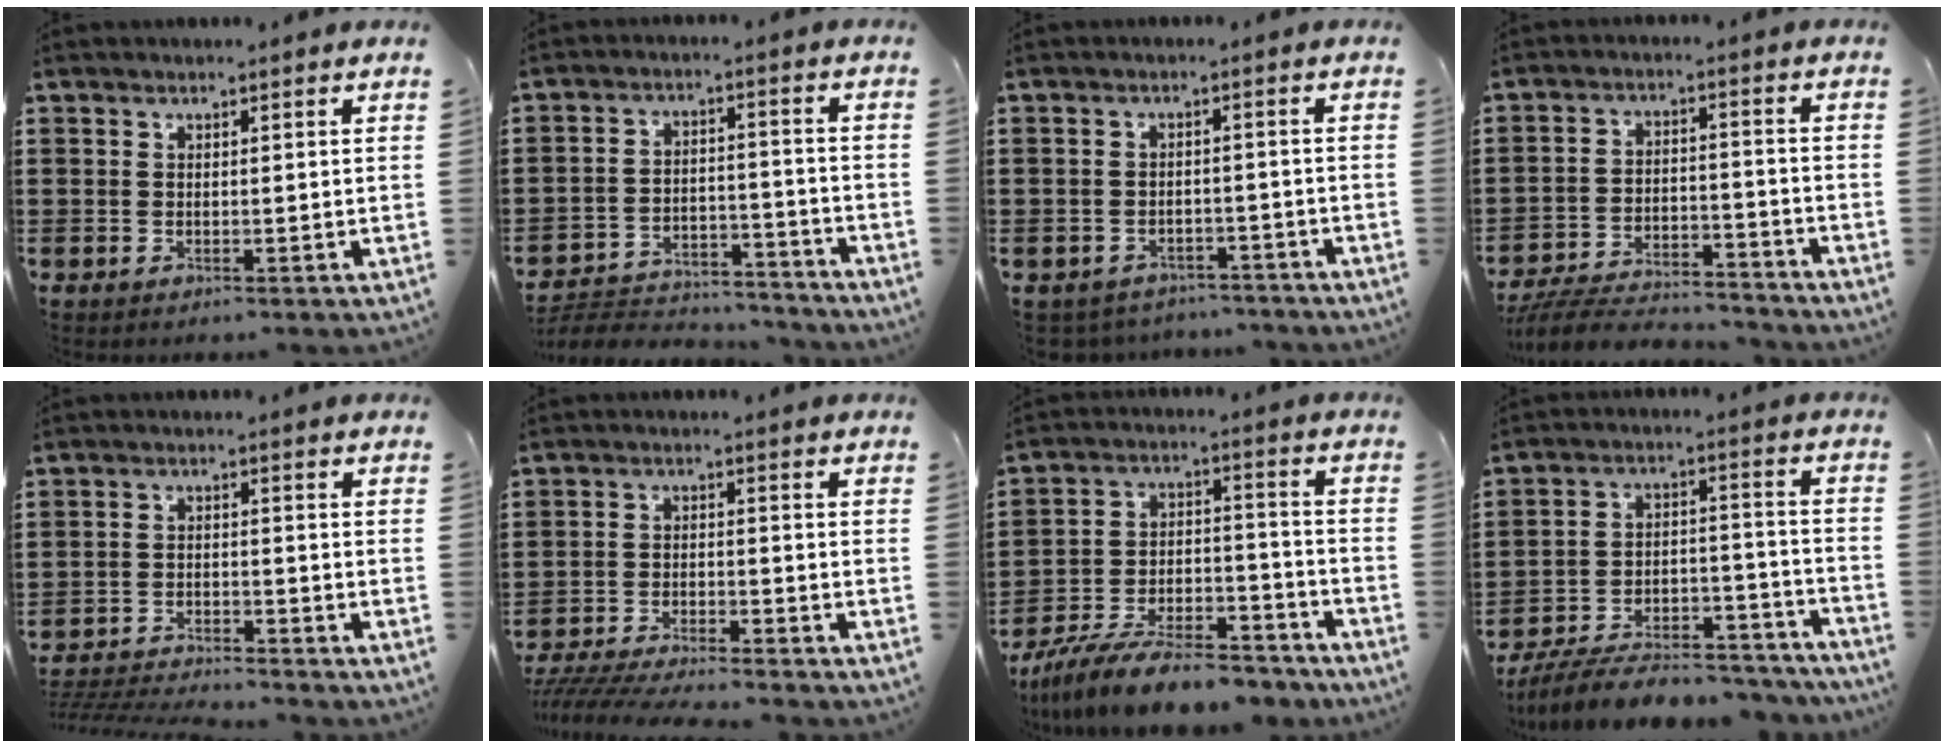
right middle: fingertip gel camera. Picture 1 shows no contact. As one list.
[{"total": 5.2, "force": [-5.0, 1.1, 0.5], "torque": [-0.016, 0.010, -0.106]}, {"total": 2.6, "force": [-2.5, 0.5, -0.3], "torque": [-0.004, 0.000, -0.056]}, {"total": 6.4, "force": [-6.2, 0.8, 1.5], "torque": [-0.032, 0.008, -0.123]}, {"total": 3.9, "force": [-3.9, 0.1, 0.4], "torque": [-0.018, -0.003, -0.086]}, {"total": 5.0, "force": [-4.9, 0.2, 1.2], "torque": [-0.034, -0.010, -0.101]}, {"total": 11.1, "force": [-9.9, 1.7, 4.8], "torque": [-0.079, 0.029, -0.191]}, {"total": 8.4, "force": [-7.7, 1.4, 3.0], "torque": [-0.046, 0.015, -0.148]}]